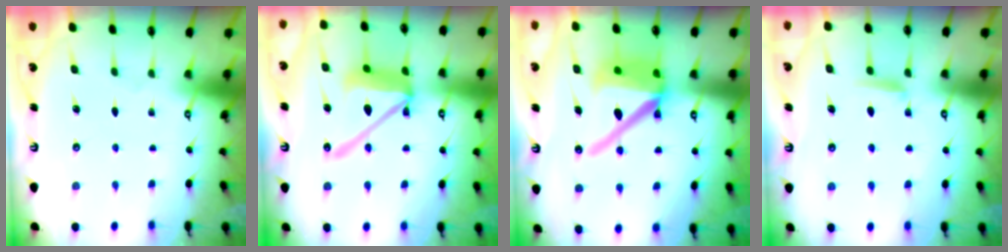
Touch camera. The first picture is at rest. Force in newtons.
{"total": 14.6, "press": 14.5, "slide": 1.8}
{"total": 16.3, "press": 16.1, "slide": 2.2}
{"total": 5.8, "press": 5.8, "slide": 0.6}